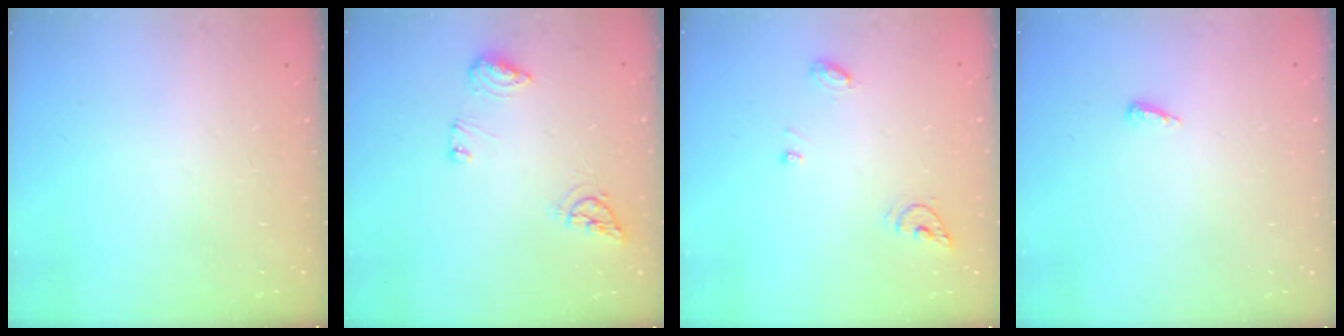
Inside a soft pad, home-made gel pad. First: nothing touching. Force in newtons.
{"total": 8.6, "press": 8.6, "slide": 0.9}
{"total": 6.1, "press": 6.1, "slide": 0.6}
{"total": 4.1, "press": 4.1, "slide": 0.4}